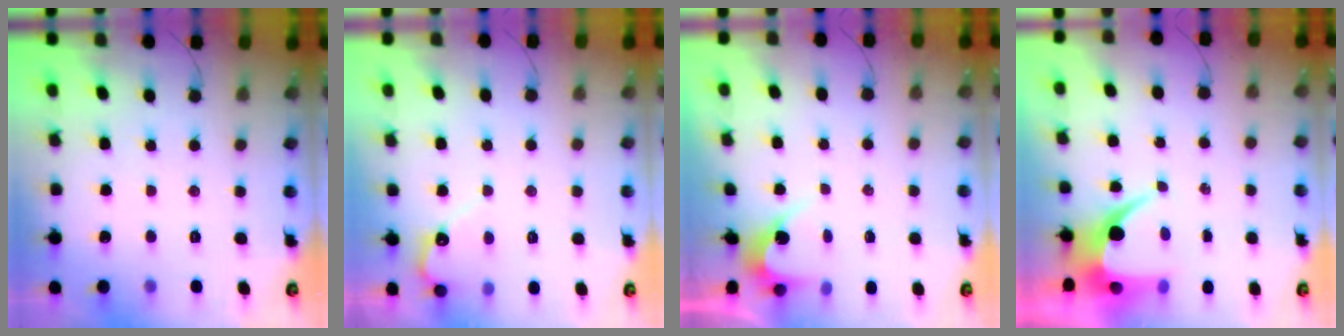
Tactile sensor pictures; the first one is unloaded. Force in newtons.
{"total": 4.7, "press": 4.7, "slide": 0.4}
{"total": 2.9, "press": 2.9, "slide": 0.1}
{"total": 7.4, "press": 7.4, "slide": 0.8}